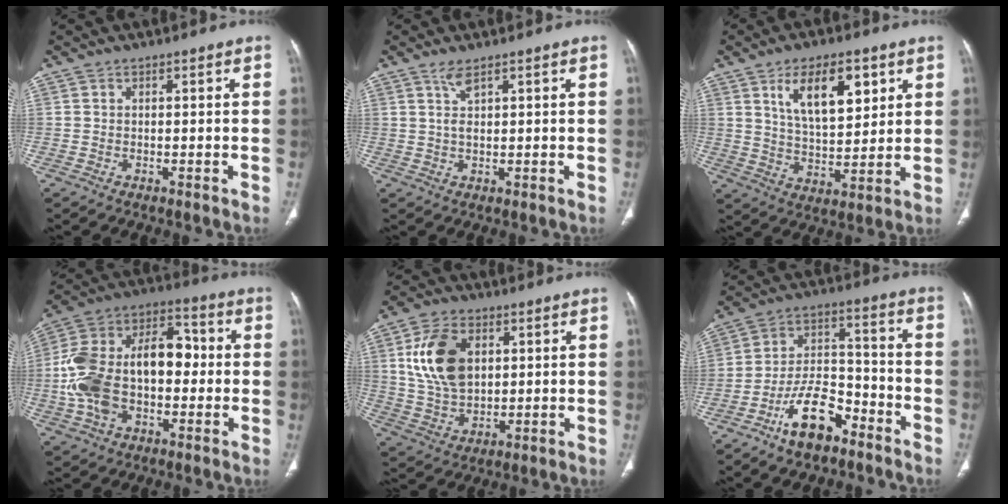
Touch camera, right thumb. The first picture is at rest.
{"total": 2.5, "force": [1.7, 0.6, 1.8], "torque": [-0.036, -0.003, 0.038]}
{"total": 13.1, "force": [5.8, 6.2, 9.9], "torque": [-0.135, -0.029, 0.106]}
{"total": 20.9, "force": [-1.2, 12.8, 16.5], "torque": [-0.298, 0.047, -0.022]}
{"total": 13.3, "force": [3.4, 8.7, 9.5], "torque": [-0.161, -0.007, 0.070]}
{"total": 7.5, "force": [-4.8, 3.6, 4.6], "torque": [-0.070, 0.038, -0.087]}